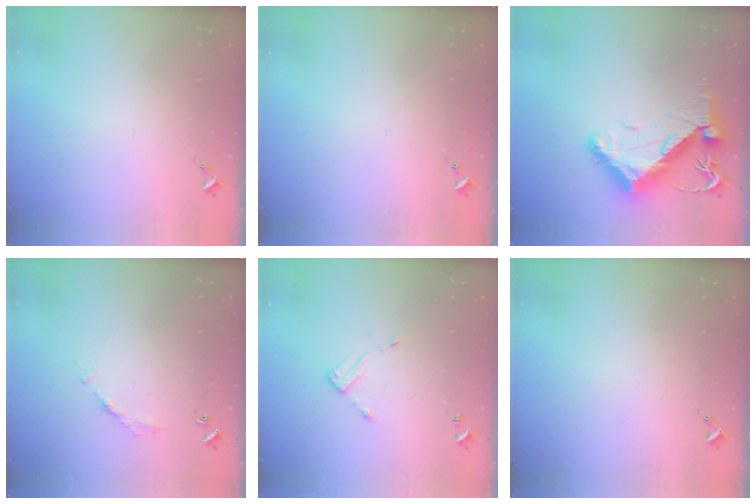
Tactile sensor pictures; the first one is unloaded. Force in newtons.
{"total": 0.0}
{"total": 11.4, "press": 11.4, "slide": 1.2}
{"total": 2.7, "press": 2.7, "slide": 0.4}
{"total": 3.5, "press": 3.5, "slide": 0.1}
{"total": 0.0}